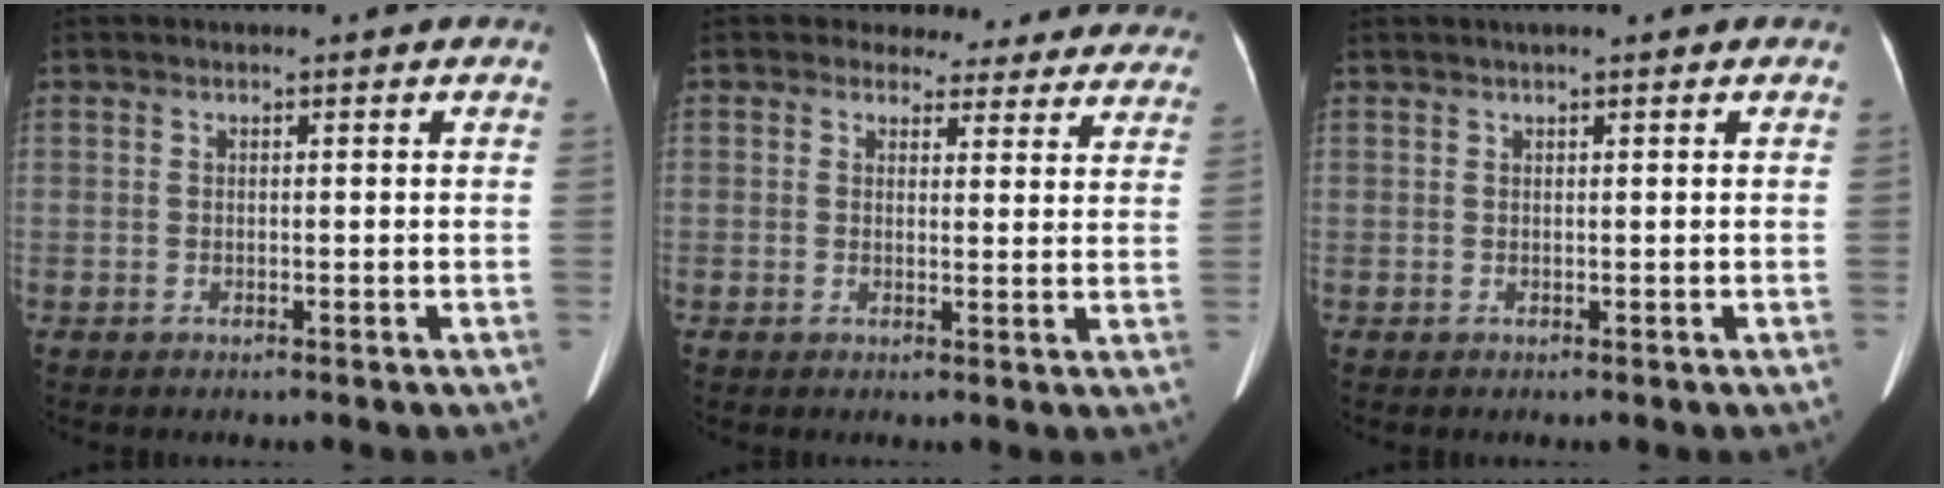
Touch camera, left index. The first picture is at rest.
{"total": 13.0, "force": [11.5, 5.9, 0.6], "torque": [0.038, -0.020, 0.103]}
{"total": 2.2, "force": [1.7, 0.0, 1.4], "torque": [-0.016, 0.014, 0.022]}